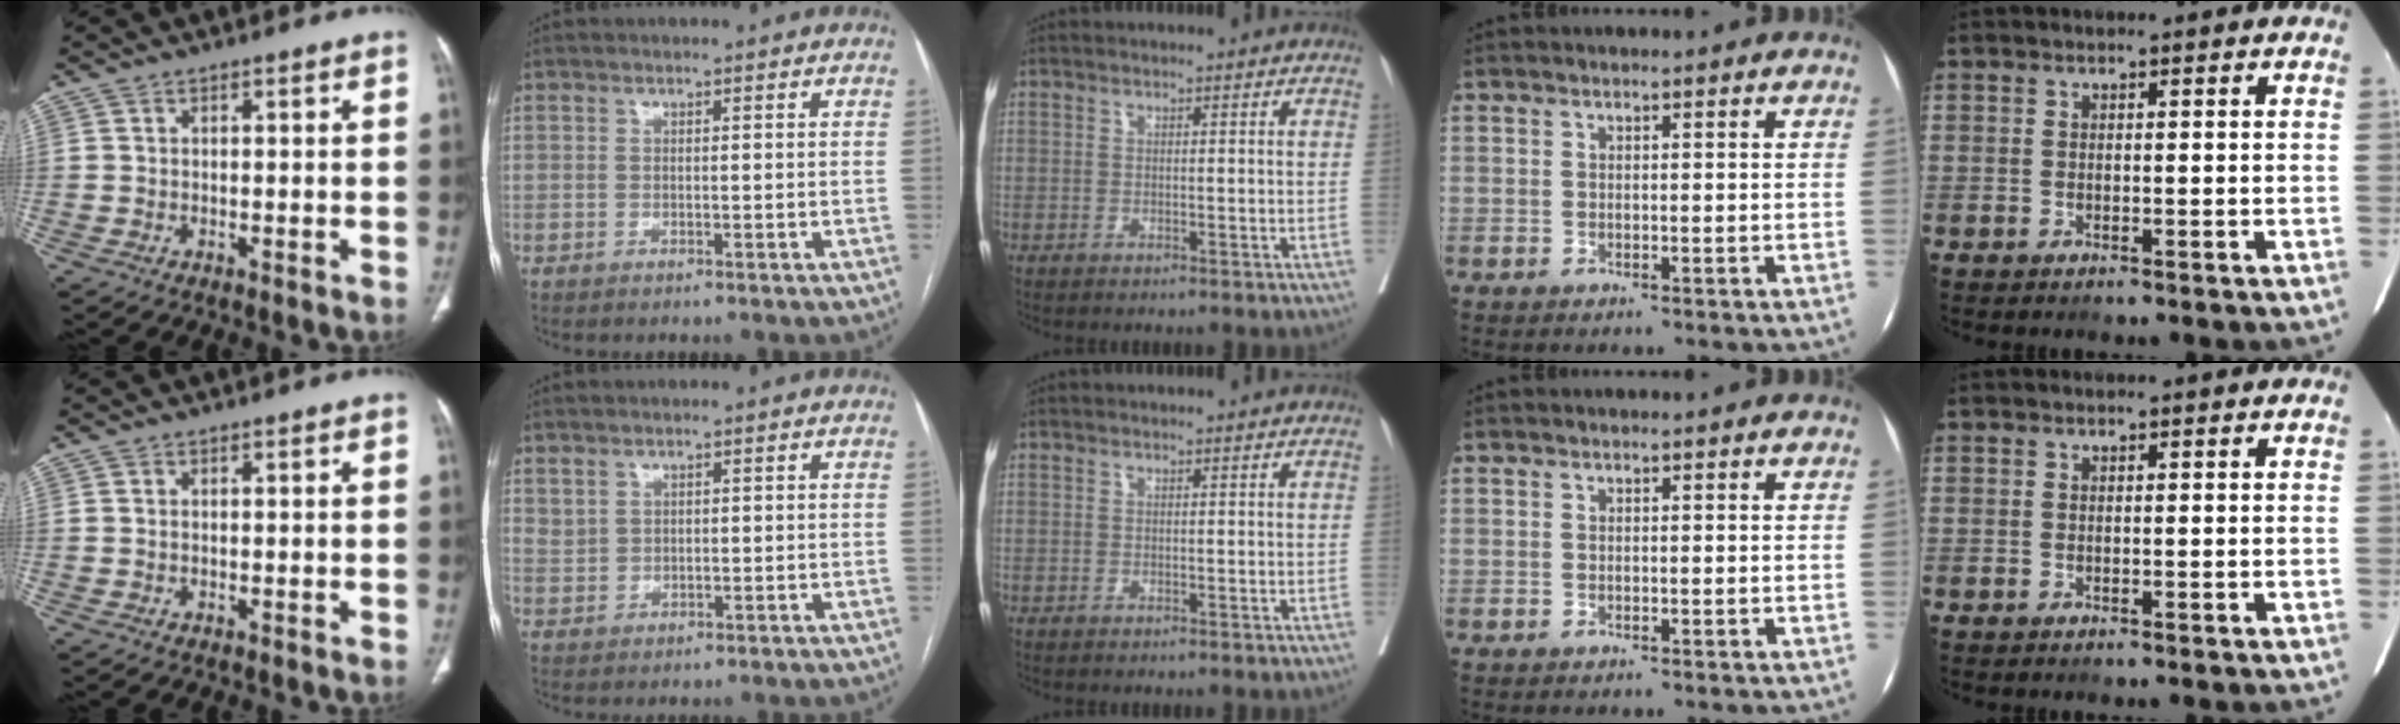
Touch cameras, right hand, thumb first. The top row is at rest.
{"index": {"total": 2.1, "force": [1.4, 1.4, 0.6], "torque": [-0.007, 0.004, 0.031]}}